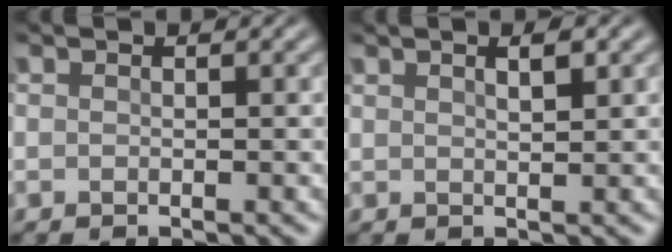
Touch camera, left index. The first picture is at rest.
{"total": 1.8, "force": [1.0, 0.4, 1.4], "torque": [-0.019, 0.002, 0.015]}